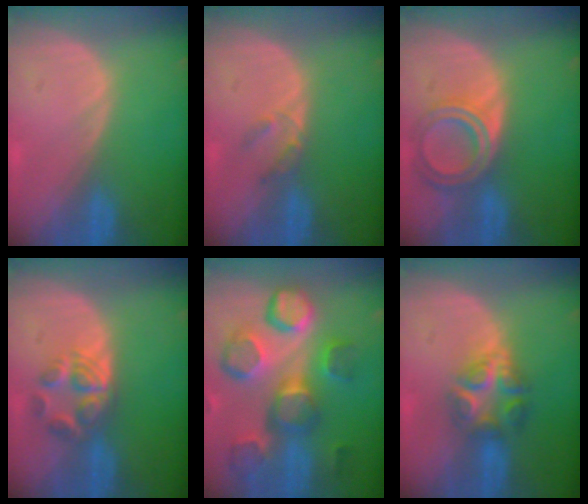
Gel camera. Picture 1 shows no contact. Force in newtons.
{"total": 2.3, "press": 2.0, "slide": 1.1}
{"total": 6.5, "press": 5.8, "slide": 2.9}
{"total": 6.0, "press": 5.1, "slide": 3.1}
{"total": 12.4, "press": 11.1, "slide": 5.6}
{"total": 6.1, "press": 6.1, "slide": 0.9}